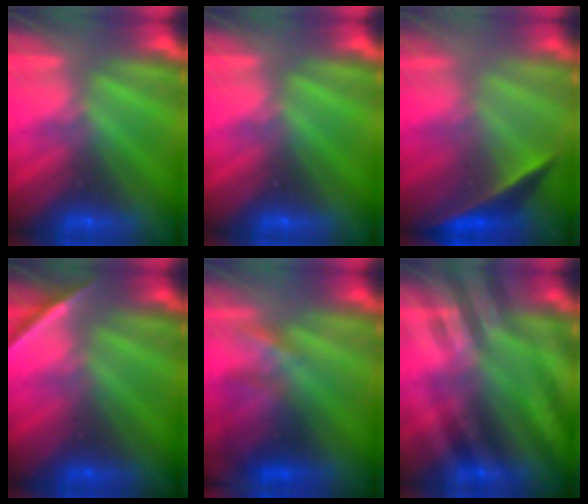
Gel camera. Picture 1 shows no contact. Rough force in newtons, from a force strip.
{"total": 0.0}
{"total": 1.8}
{"total": 1.6}
{"total": 3.7}
{"total": 2.8}